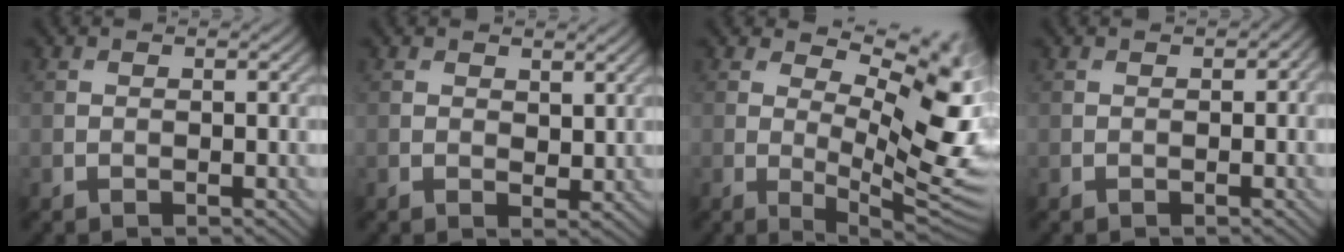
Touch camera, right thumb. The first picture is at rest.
{"total": 2.0, "force": [1.2, 1.2, 1.1], "torque": [-0.019, -0.007, 0.024]}
{"total": 13.8, "force": [4.0, 6.1, 11.7], "torque": [-0.168, 0.003, 0.059]}
{"total": 1.1, "force": [0.3, 0.9, 0.6], "torque": [-0.009, -0.004, 0.003]}